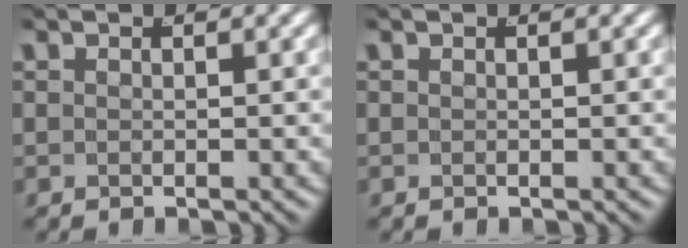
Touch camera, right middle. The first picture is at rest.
{"total": 0.0}